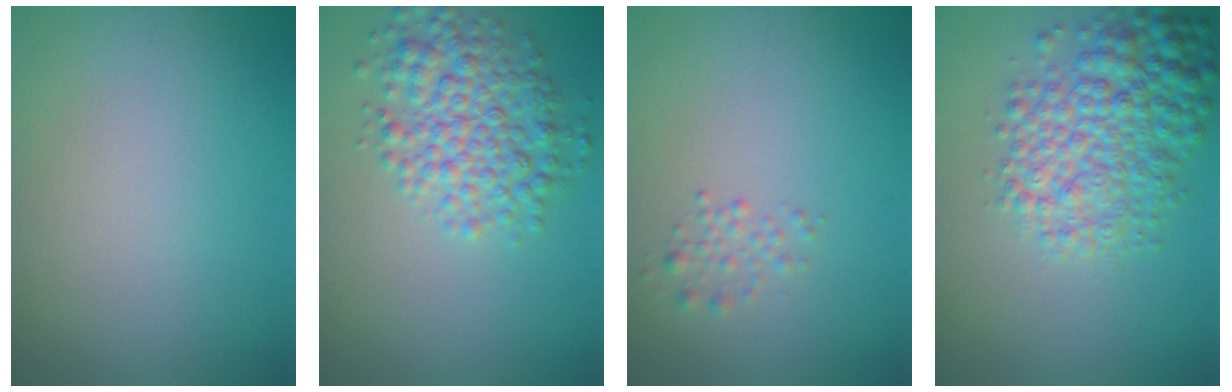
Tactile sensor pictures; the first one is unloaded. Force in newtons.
{"total": 5.1, "press": 5.1, "slide": 0.1}
{"total": 1.2, "press": 1.1, "slide": 0.1}
{"total": 6.4, "press": 6.4, "slide": 0.1}